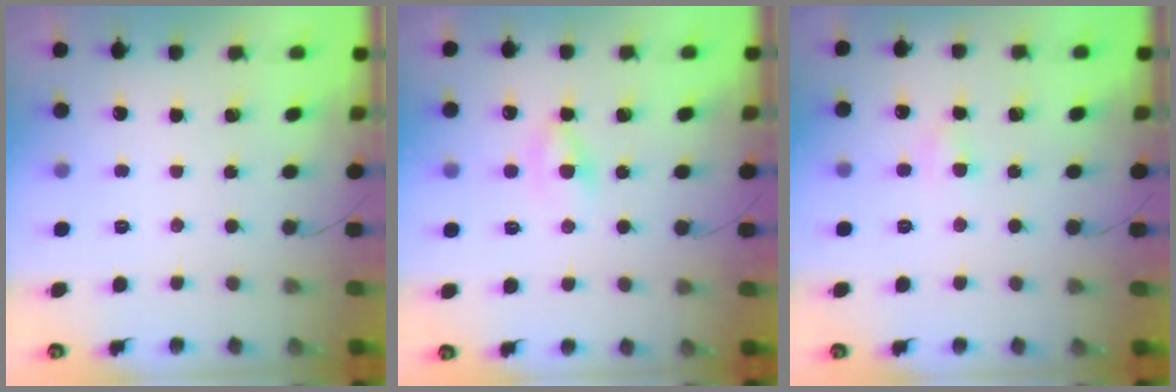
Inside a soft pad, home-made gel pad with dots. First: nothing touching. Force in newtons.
{"total": 3.7, "press": 3.5, "slide": 1.2}
{"total": 3.0, "press": 2.8, "slide": 1.0}